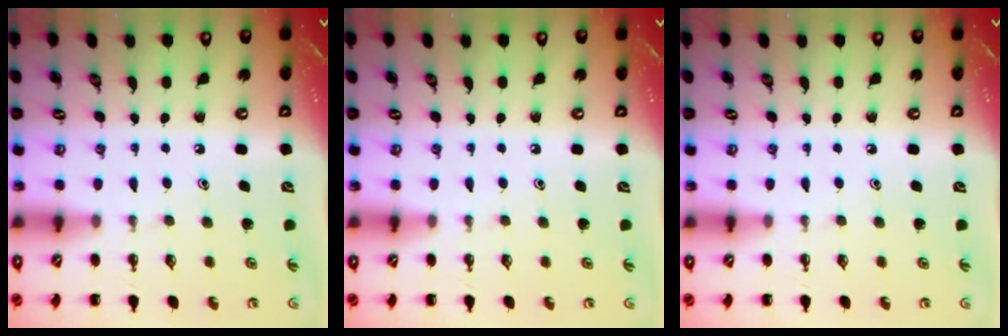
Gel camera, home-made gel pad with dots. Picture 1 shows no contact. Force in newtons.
{"total": 0.0}
{"total": 0.0}